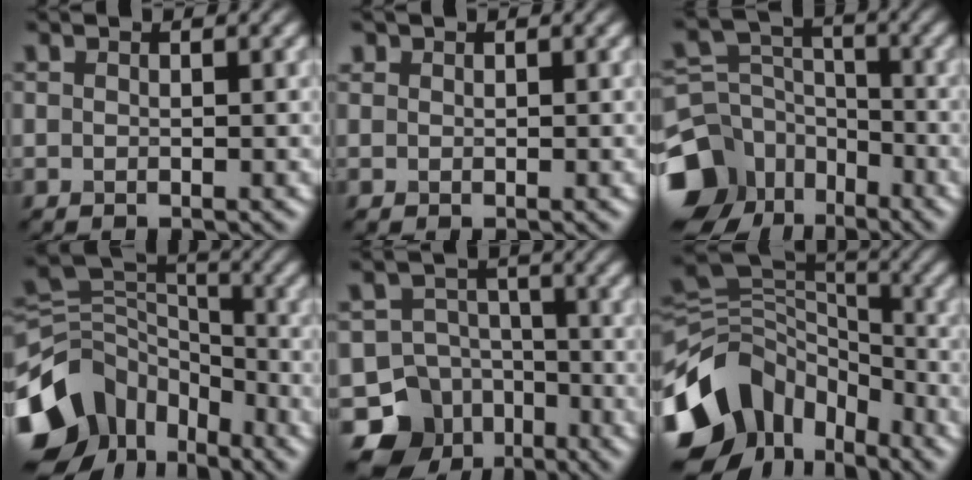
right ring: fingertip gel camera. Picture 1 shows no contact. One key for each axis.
{"total": 0.7, "fx": 0.3, "fy": 0.6, "fz": 0.0, "tx": 0.006, "ty": -0.001, "tz": 0.006}
{"total": 12.2, "fx": -7.1, "fy": 9.0, "fz": 3.9, "tx": -0.109, "ty": -0.026, "tz": -0.127}
{"total": 12.5, "fx": -6.4, "fy": 8.9, "fz": 6.0, "tx": -0.145, "ty": 0.009, "tz": -0.119}
{"total": 11.2, "fx": -6.5, "fy": 8.8, "fz": 2.1, "tx": -0.038, "ty": -0.021, "tz": -0.121}
{"total": 13.4, "fx": -5.7, "fy": 9.6, "fz": 7.4, "tx": -0.166, "ty": 0.011, "tz": -0.119}